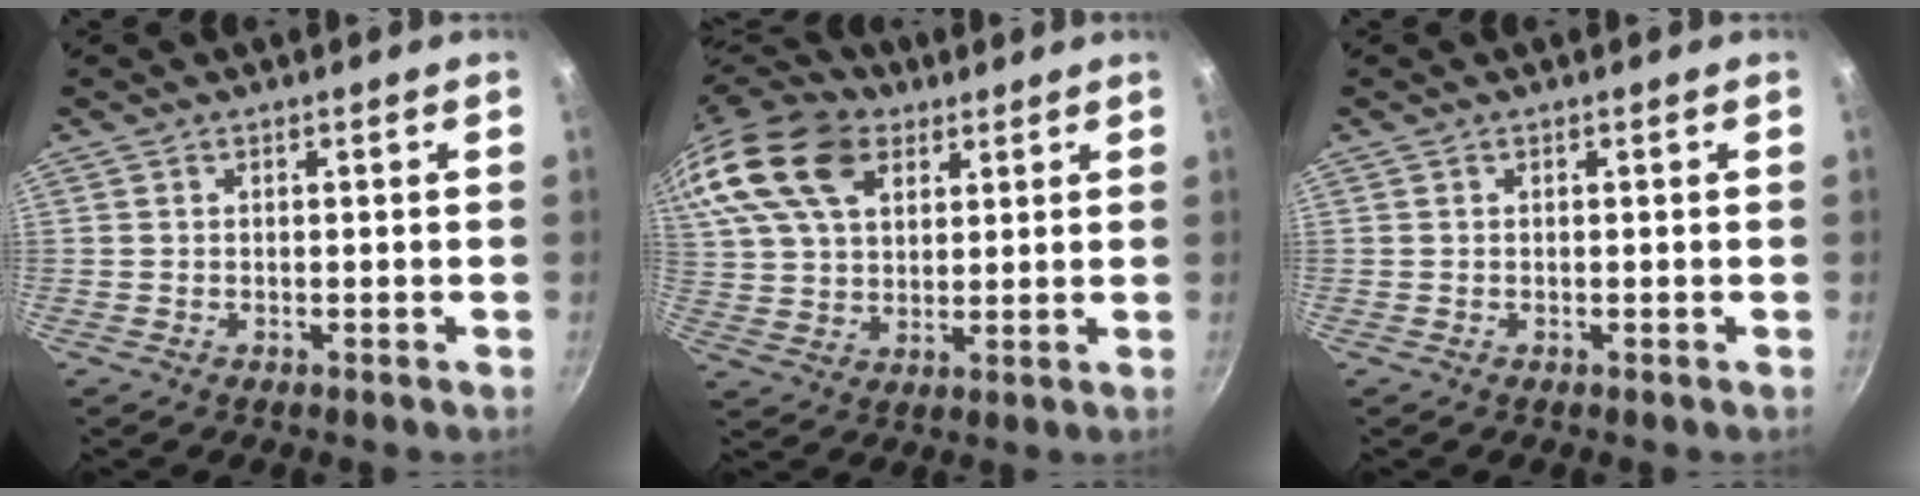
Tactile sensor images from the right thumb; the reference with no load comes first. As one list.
[{"total": 21.6, "force": [11.2, 13.6, 12.5], "torque": [-0.260, 0.013, 0.206]}, {"total": 0.0}]